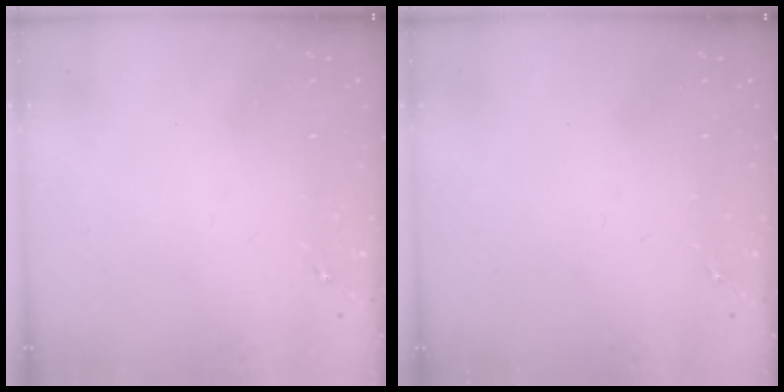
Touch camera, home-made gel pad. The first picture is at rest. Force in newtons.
{"total": 0.0}